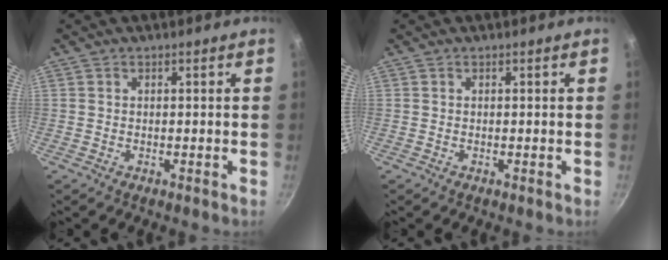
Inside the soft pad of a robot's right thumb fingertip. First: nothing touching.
{"total": 0.0}